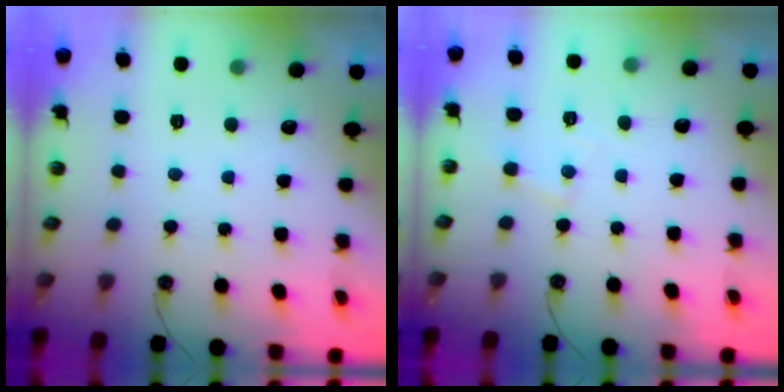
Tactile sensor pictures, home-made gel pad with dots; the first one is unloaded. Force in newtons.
{"total": 3.9, "press": 3.9, "slide": 0.5}